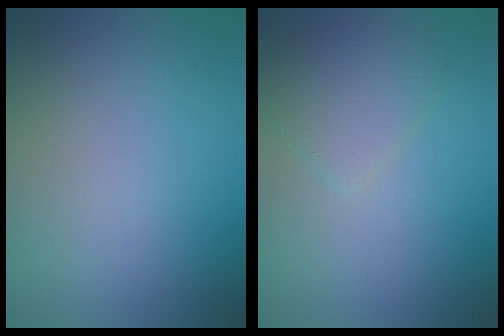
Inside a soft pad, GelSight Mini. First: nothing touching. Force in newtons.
{"total": 2.5, "press": 2.5, "slide": 0.2}